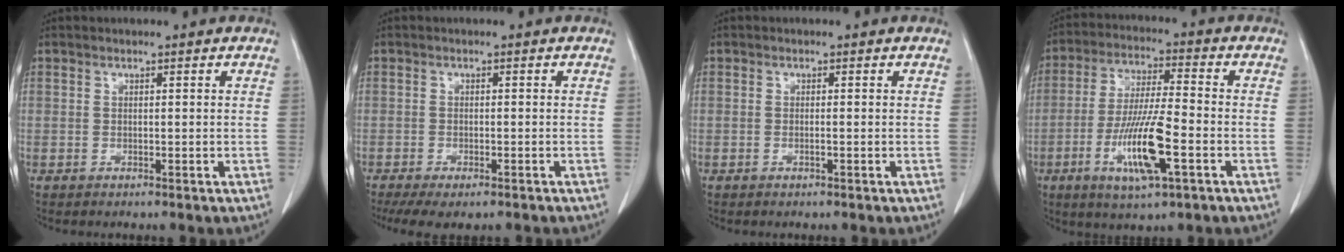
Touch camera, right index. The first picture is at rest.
{"total": 8.9, "force": [-6.9, 2.7, 4.9], "torque": [-0.073, -0.006, -0.099]}
{"total": 0.7, "force": [-0.2, 0.0, 0.6], "torque": [-0.014, 0.000, -0.002]}
{"total": 12.4, "force": [-4.3, 1.6, 11.5], "torque": [-0.225, -0.014, -0.077]}